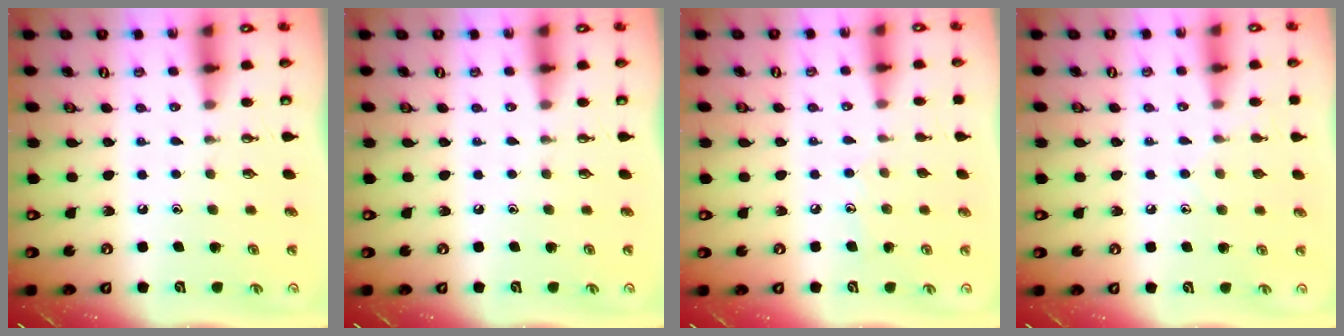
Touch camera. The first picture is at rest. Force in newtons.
{"total": 0.0}
{"total": 5.4, "press": 5.4, "slide": 0.4}
{"total": 5.8, "press": 5.8, "slide": 0.6}